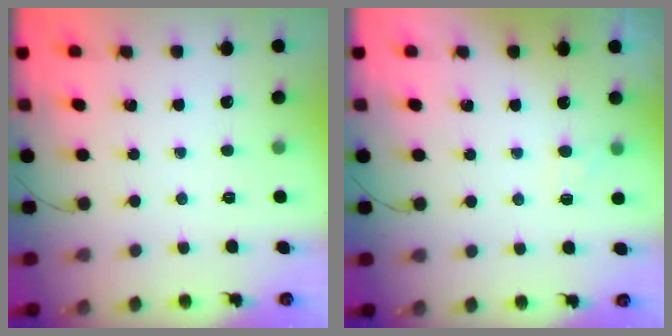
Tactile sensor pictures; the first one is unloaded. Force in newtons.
{"total": 3.8, "press": 3.6, "slide": 1.3}